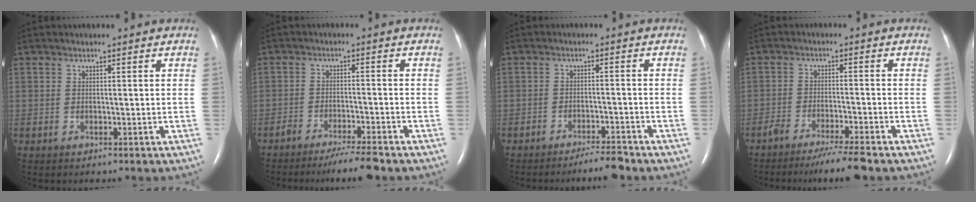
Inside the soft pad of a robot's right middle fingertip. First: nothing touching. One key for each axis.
{"total": 5.4, "fx": -4.6, "fy": -0.2, "fz": 2.8, "tx": -0.042, "ty": -0.013, "tz": -0.076}
{"total": 3.5, "fx": -3.3, "fy": 0.0, "fz": 1.4, "tx": -0.023, "ty": -0.010, "tz": -0.055}
{"total": 6.0, "fx": -5.0, "fy": -0.5, "fz": 3.3, "tx": -0.050, "ty": -0.016, "tz": -0.083}